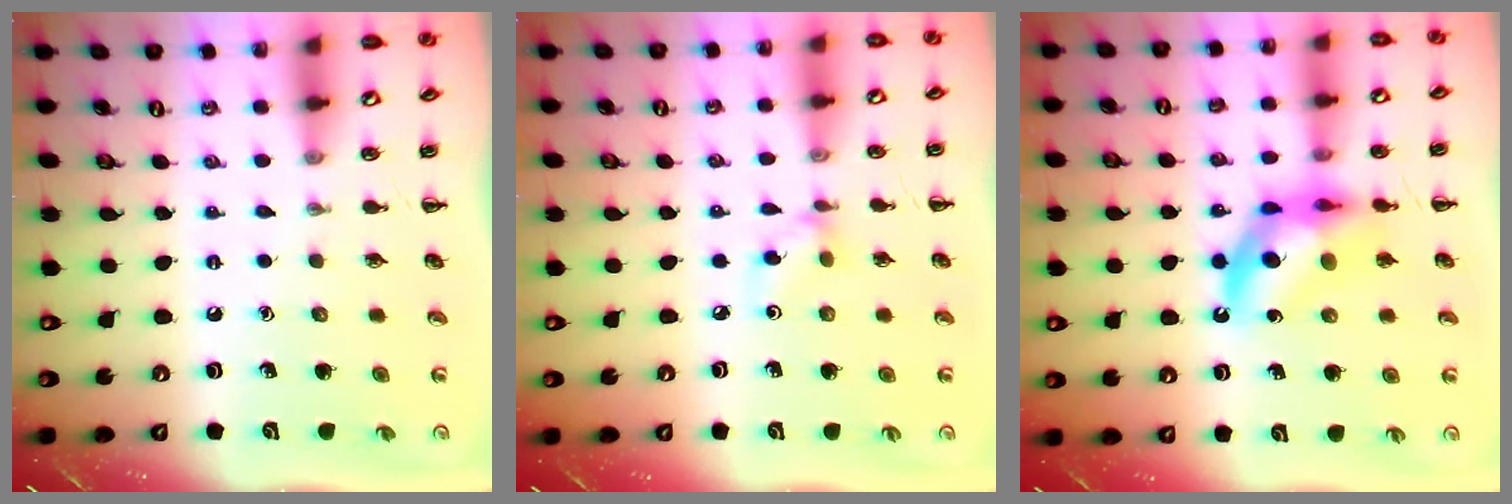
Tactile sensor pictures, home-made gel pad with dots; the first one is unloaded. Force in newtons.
{"total": 3.8, "press": 3.7, "slide": 0.9}
{"total": 10.8, "press": 10.3, "slide": 3.4}